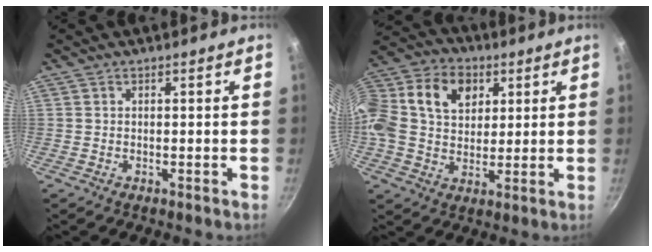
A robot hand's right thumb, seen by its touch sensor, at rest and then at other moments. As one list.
[{"total": 21.2, "force": [5.6, 15.7, 13.2], "torque": [-0.276, 0.036, 0.085]}]